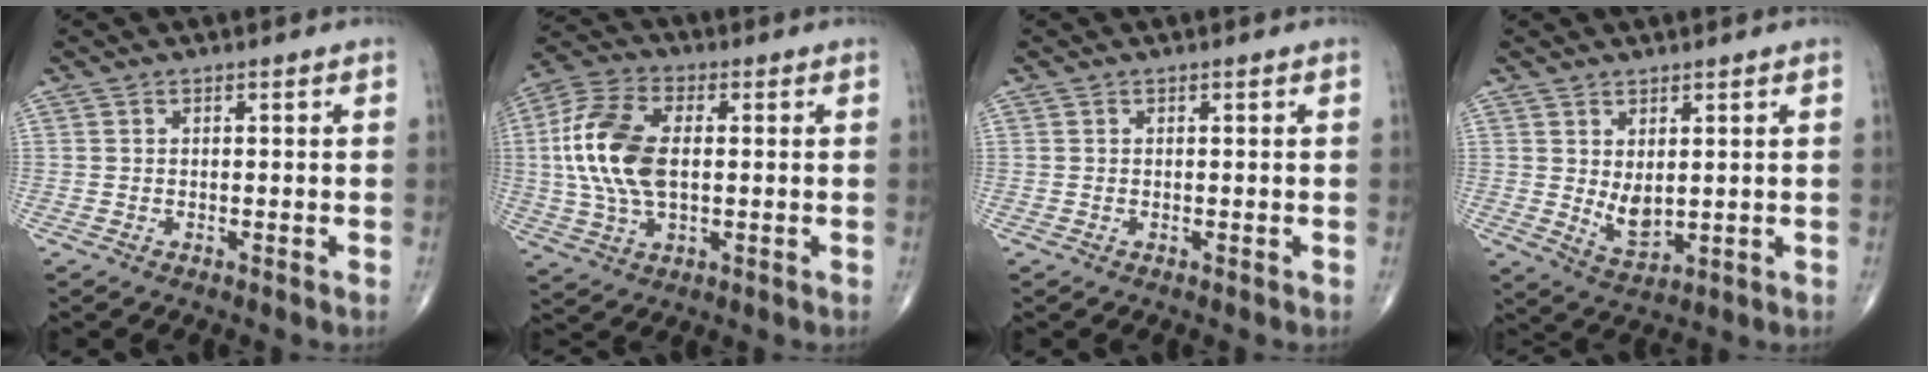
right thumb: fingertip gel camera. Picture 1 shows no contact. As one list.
[{"total": 14.9, "force": [0.9, 8.2, 12.4], "torque": [-0.265, 0.013, 0.015]}, {"total": 0.0}, {"total": 5.1, "force": [0.9, 2.7, 4.2], "torque": [-0.065, -0.019, 0.029]}]